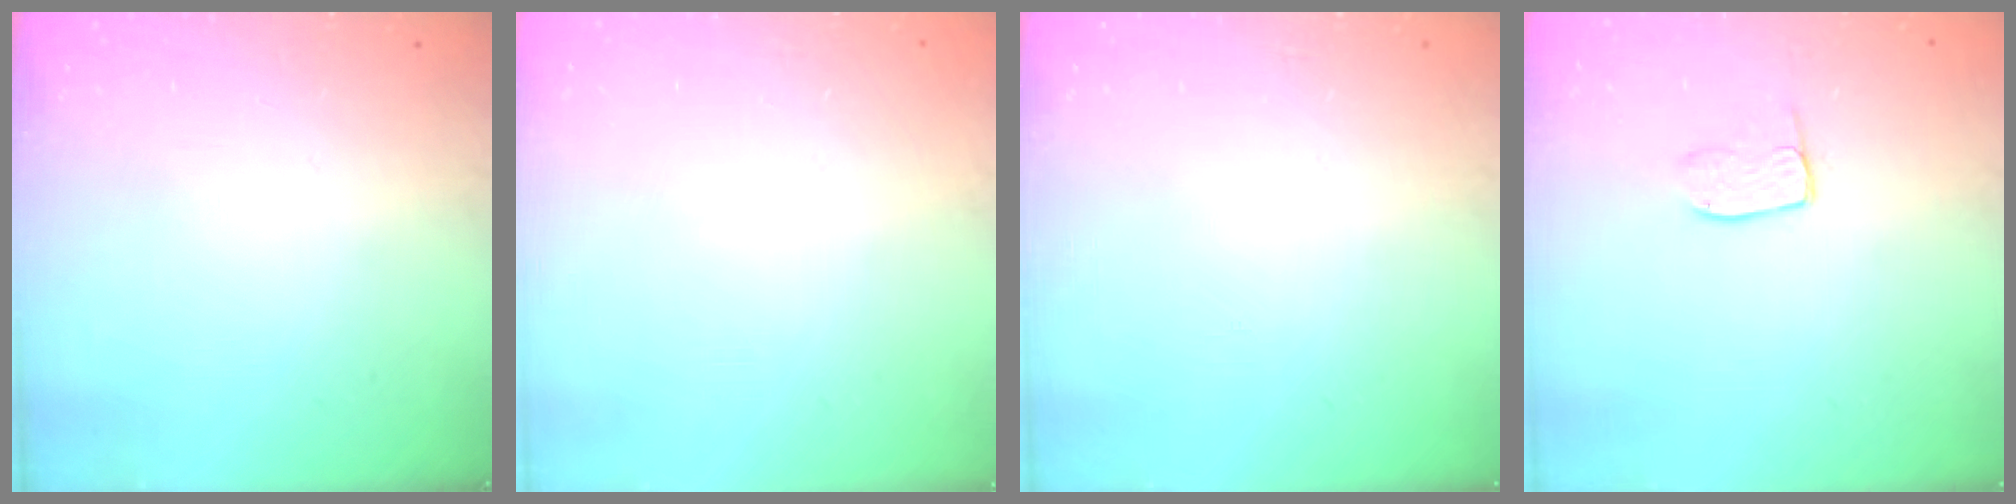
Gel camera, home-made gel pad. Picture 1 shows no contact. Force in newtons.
{"total": 0.0}
{"total": 0.0}
{"total": 5.3, "press": 5.3, "slide": 0.4}